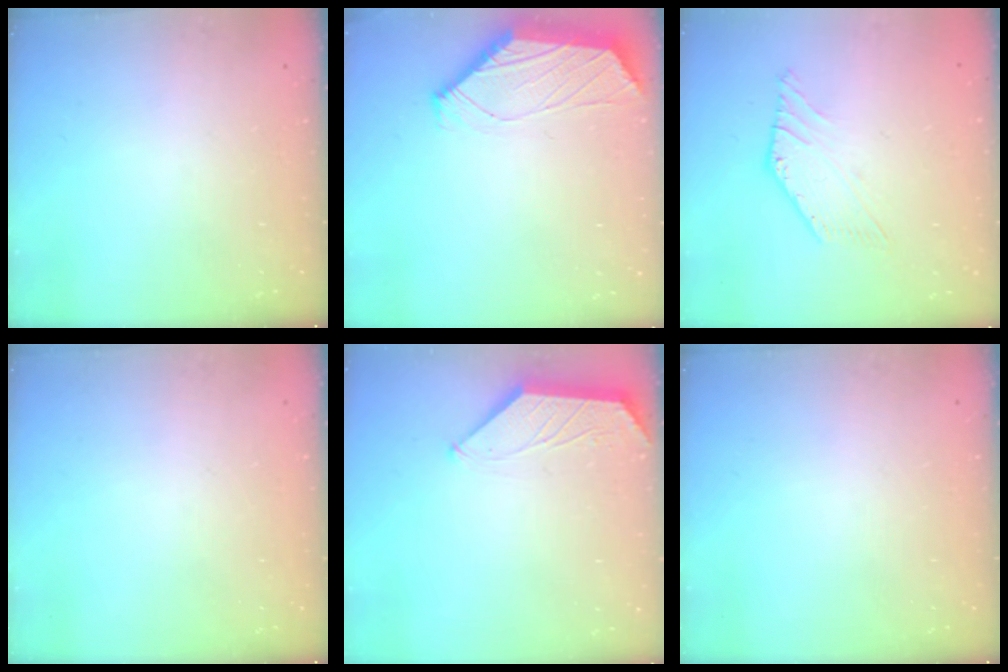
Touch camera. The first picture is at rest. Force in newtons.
{"total": 1.0, "press": 0.9, "slide": 0.5}
{"total": 2.4, "press": 2.4, "slide": 0.4}
{"total": 0.0}
{"total": 0.7, "press": 0.6, "slide": 0.3}
{"total": 0.0}